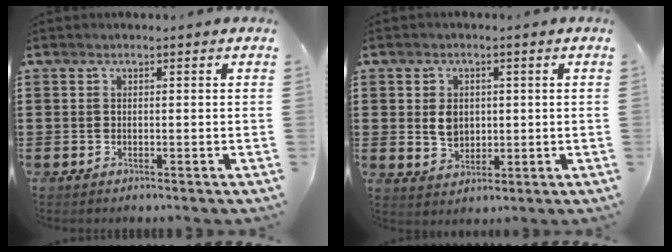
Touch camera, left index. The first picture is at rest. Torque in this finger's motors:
{"motor_torque": [0.77, 0.20, 0.24, 0.03]}